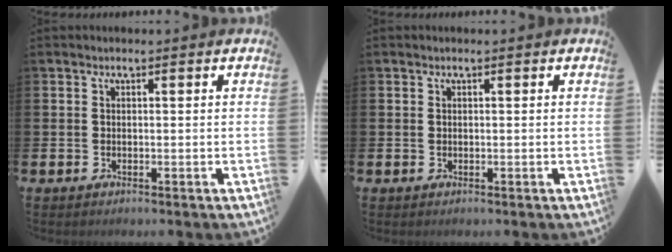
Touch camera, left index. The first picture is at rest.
{"total": 0.0}